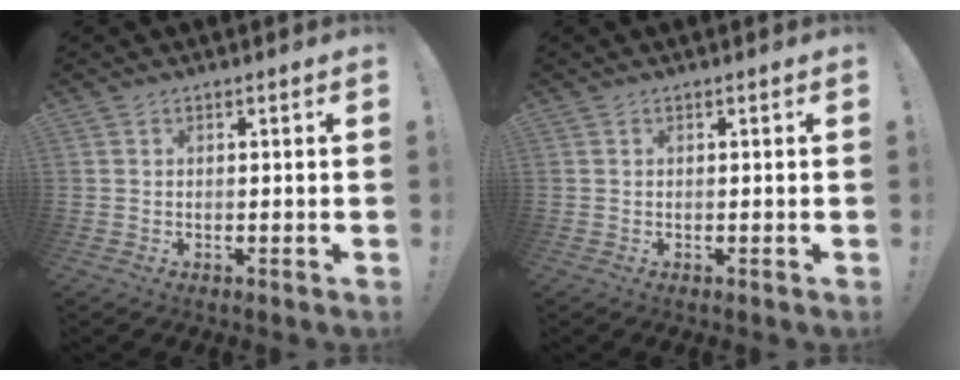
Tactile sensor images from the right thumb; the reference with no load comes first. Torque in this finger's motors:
{"motor_torque": [0.00, 0.00, 0.00, 0.00, 0.01]}